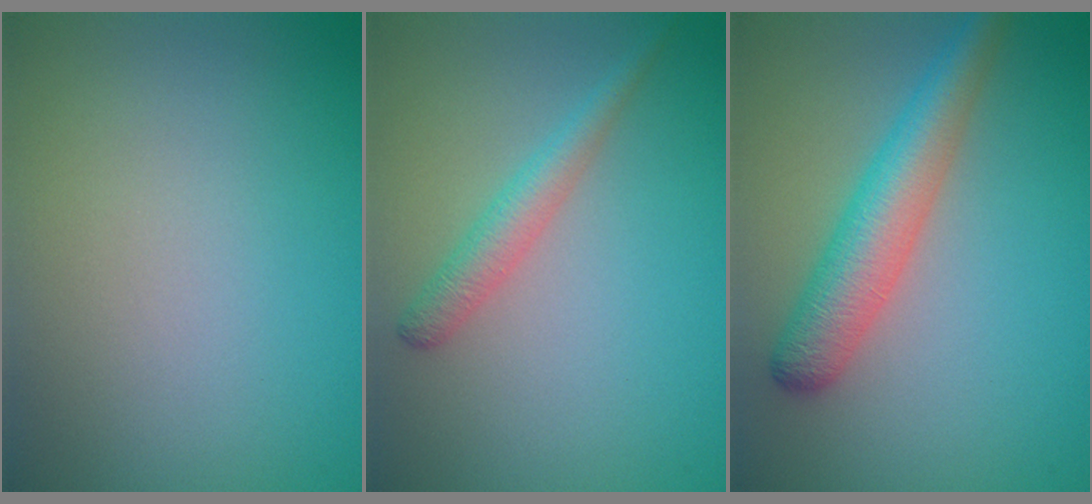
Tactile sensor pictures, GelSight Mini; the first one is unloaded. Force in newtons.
{"total": 2.3, "press": 2.3, "slide": 0.1}
{"total": 4.9, "press": 4.9, "slide": 0.2}